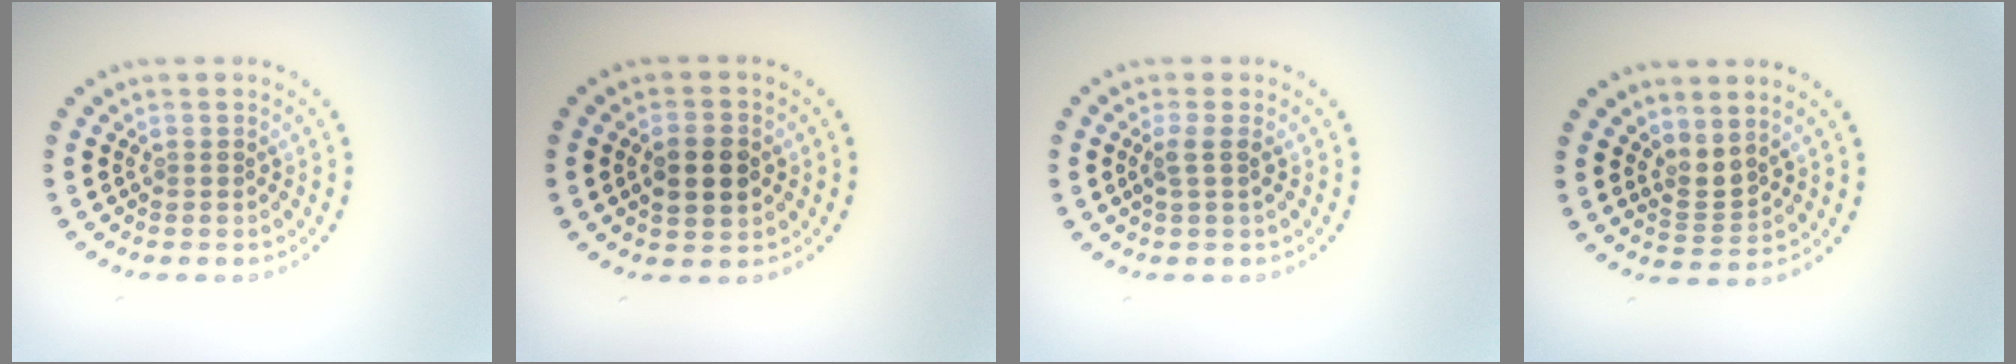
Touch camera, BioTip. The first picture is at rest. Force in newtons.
{"total": 3.3, "press": 3.3, "slide": 0.2}
{"total": 1.4, "press": 1.2, "slide": 0.9}
{"total": 1.9, "press": 1.4, "slide": 1.4}